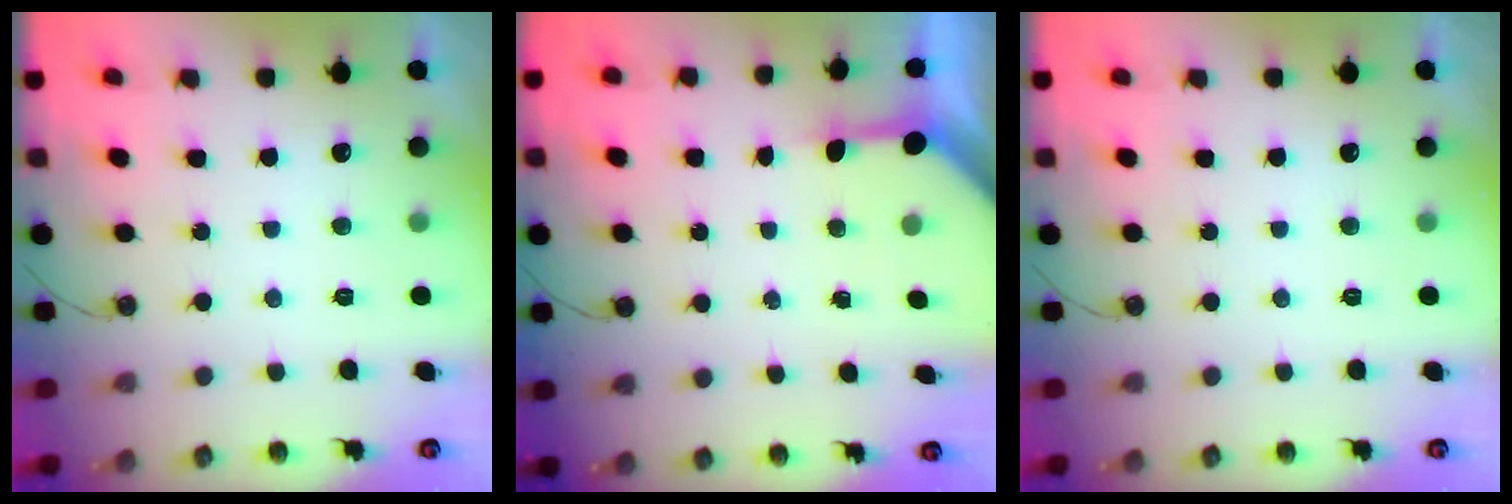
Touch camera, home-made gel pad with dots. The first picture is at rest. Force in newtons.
{"total": 3.4, "press": 3.4, "slide": 0.4}
{"total": 0.0}